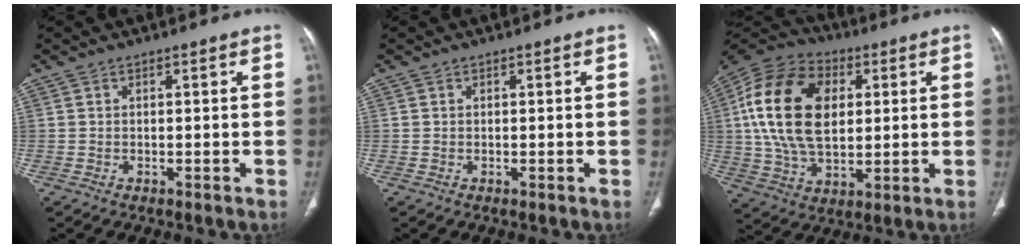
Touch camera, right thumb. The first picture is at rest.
{"total": 0.0}
{"total": 22.3, "force": [3.8, 14.2, 16.8], "torque": [-0.307, 0.004, 0.065]}